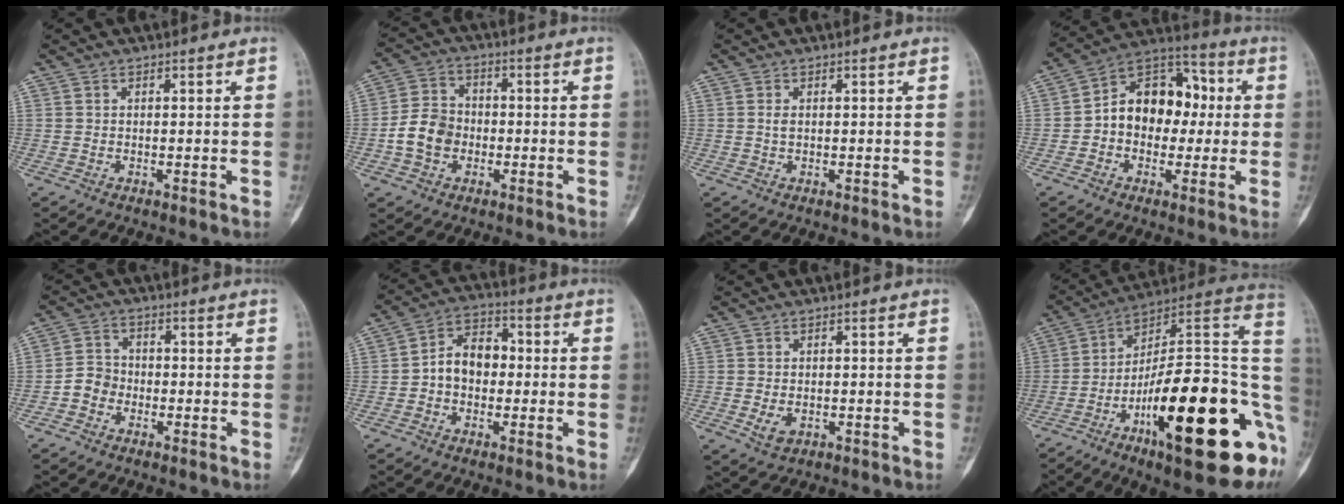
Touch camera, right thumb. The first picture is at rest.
{"total": 8.2, "force": [-1.9, 6.6, 4.4], "torque": [-0.067, 0.024, -0.041]}
{"total": 1.0, "force": [0.2, 0.6, 0.8], "torque": [-0.018, 0.001, 0.005]}
{"total": 14.9, "force": [0.4, 10.9, 10.3], "torque": [-0.114, 0.043, -0.005]}
{"total": 4.4, "force": [-1.7, 3.7, 1.5], "torque": [-0.009, 0.017, -0.043]}
{"total": 8.7, "force": [-0.6, 6.4, 5.9], "torque": [-0.077, 0.031, -0.022]}
{"total": 3.2, "force": [-0.7, 2.2, 2.1], "torque": [-0.037, -0.001, -0.004]}
{"total": 29.4, "force": [-7.9, 9.0, 26.9], "torque": [-0.334, 0.046, -0.114]}